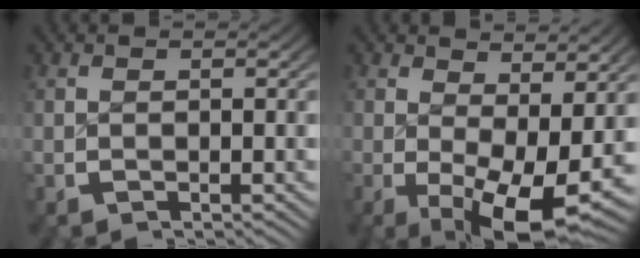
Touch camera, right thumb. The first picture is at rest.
{"total": 8.3, "force": [-1.6, 4.3, 6.9], "torque": [-0.106, -0.048, -0.006]}